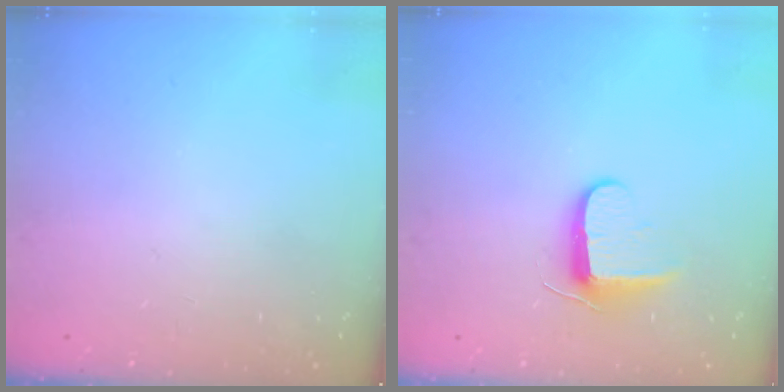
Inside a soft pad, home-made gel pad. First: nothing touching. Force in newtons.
{"total": 9.1, "press": 9.0, "slide": 1.0}